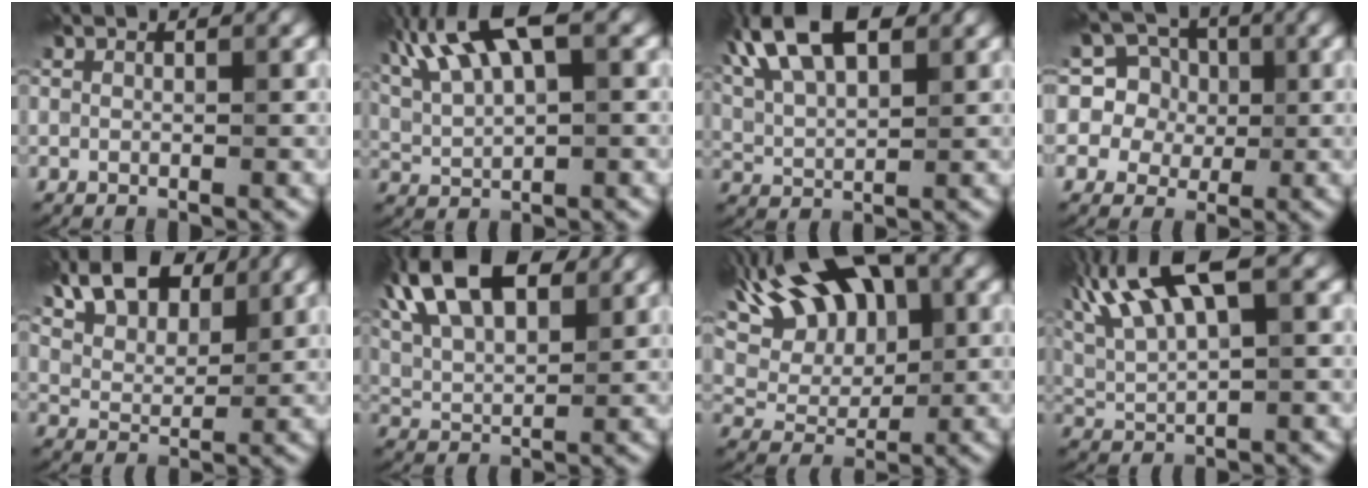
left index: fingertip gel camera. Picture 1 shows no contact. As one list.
[{"total": 9.8, "force": [4.6, 3.8, 7.7], "torque": [-0.164, 0.029, 0.080]}, {"total": 11.3, "force": [5.8, 5.2, 8.1], "torque": [-0.169, 0.046, 0.085]}, {"total": 8.2, "force": [2.4, 7.5, 2.2], "torque": [-0.063, 0.034, 0.029]}, {"total": 6.8, "force": [4.5, 3.2, 4.0], "torque": [-0.078, 0.016, 0.071]}, {"total": 13.5, "force": [7.0, 6.3, 9.7], "torque": [-0.196, 0.047, 0.098]}, {"total": 14.1, "force": [6.4, 7.6, 10.0], "torque": [-0.171, 0.053, 0.086]}, {"total": 10.7, "force": [5.1, 3.5, 8.7], "torque": [-0.183, 0.027, 0.093]}]